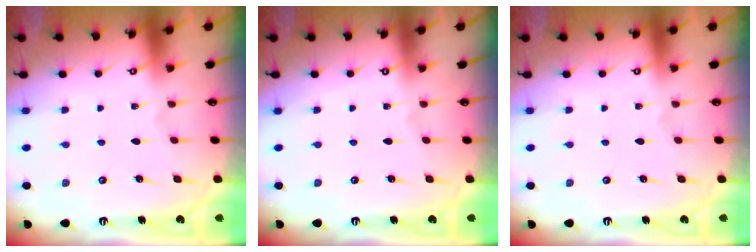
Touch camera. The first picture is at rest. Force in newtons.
{"total": 0.0}
{"total": 0.0}